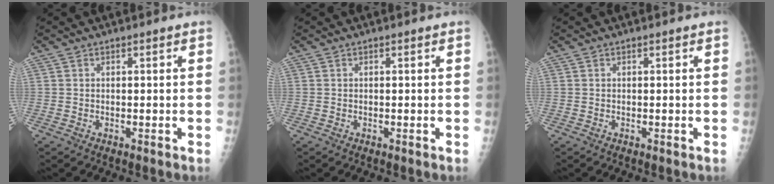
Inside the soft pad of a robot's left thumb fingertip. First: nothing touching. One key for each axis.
{"total": 0.0}
{"total": 0.0}